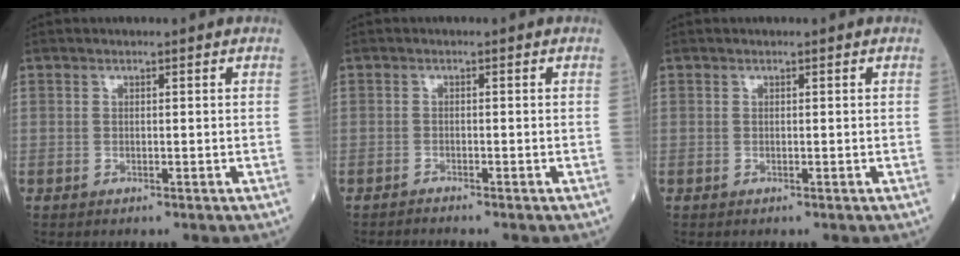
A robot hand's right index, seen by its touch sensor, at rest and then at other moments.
{"total": 1.0, "force": [-1.0, -0.3, -0.1], "torque": [-0.001, -0.001, -0.018]}
{"total": 0.0}